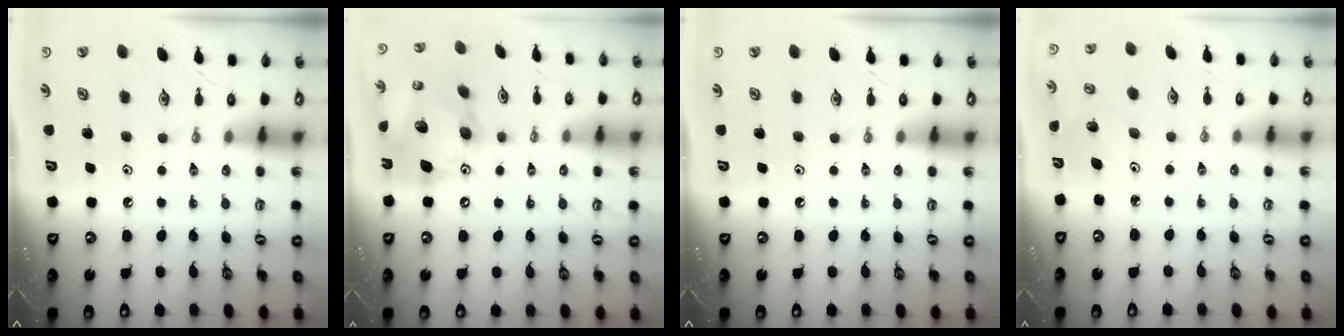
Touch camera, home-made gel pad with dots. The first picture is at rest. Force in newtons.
{"total": 18.2, "press": 18.1, "slide": 2.3}
{"total": 0.0}
{"total": 2.8, "press": 2.4, "slide": 1.5}